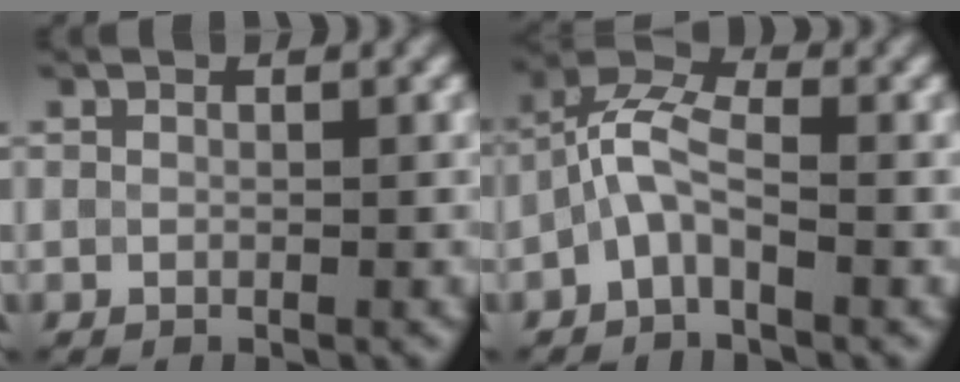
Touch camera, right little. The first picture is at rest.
{"total": 4.1, "force": [-1.4, 1.9, 3.4], "torque": [-0.071, 0.018, -0.040]}